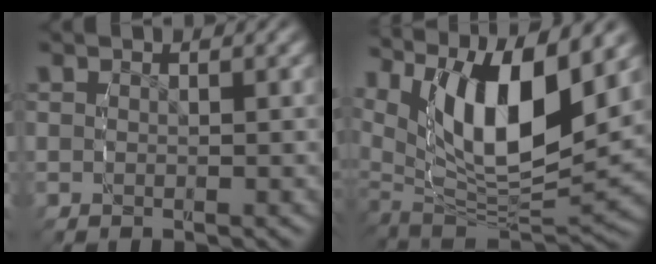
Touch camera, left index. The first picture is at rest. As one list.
[{"total": 15.0, "force": [1.7, 10.1, 10.9], "torque": [-0.222, -0.034, 0.036]}]